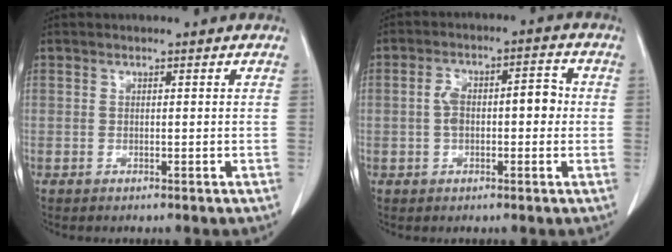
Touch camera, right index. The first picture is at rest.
{"total": 7.1, "force": [-0.1, 3.2, 6.3], "torque": [-0.114, 0.035, -0.004]}